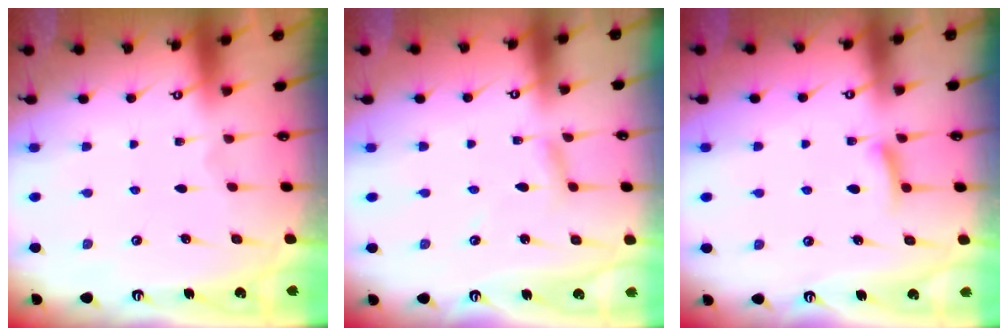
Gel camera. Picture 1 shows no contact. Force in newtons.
{"total": 2.7, "press": 2.7, "slide": 0.2}
{"total": 6.0, "press": 5.9, "slide": 0.7}